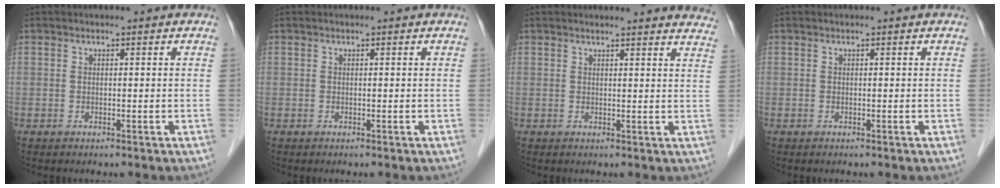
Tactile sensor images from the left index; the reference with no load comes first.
{"total": 0.0}
{"total": 12.7, "force": [12.5, 1.1, 2.5], "torque": [-0.005, -0.041, 0.111]}
{"total": 0.0}